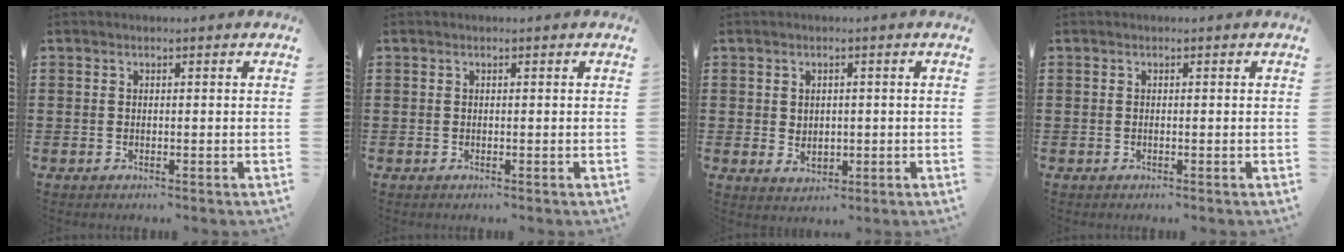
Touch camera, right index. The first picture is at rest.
{"total": 0.0}
{"total": 2.1, "force": [0.5, 1.8, 0.8], "torque": [-0.013, 0.004, 0.006]}
{"total": 0.0}